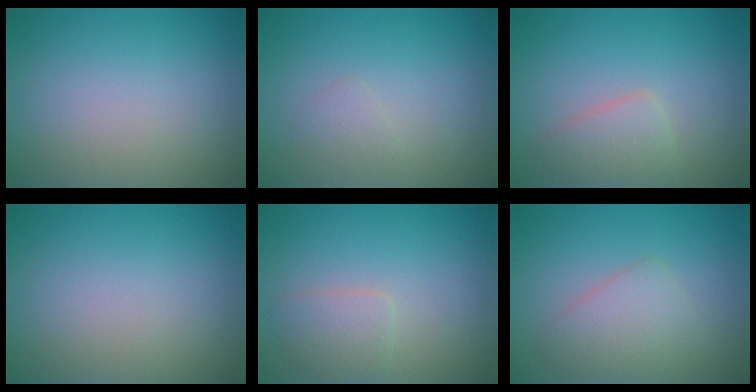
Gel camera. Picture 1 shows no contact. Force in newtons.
{"total": 0.9, "press": 0.9, "slide": 0.0}
{"total": 2.4, "press": 2.4, "slide": 0.1}
{"total": 0.0}
{"total": 2.0, "press": 2.0, "slide": 0.1}
{"total": 2.9, "press": 2.9, "slide": 0.0}